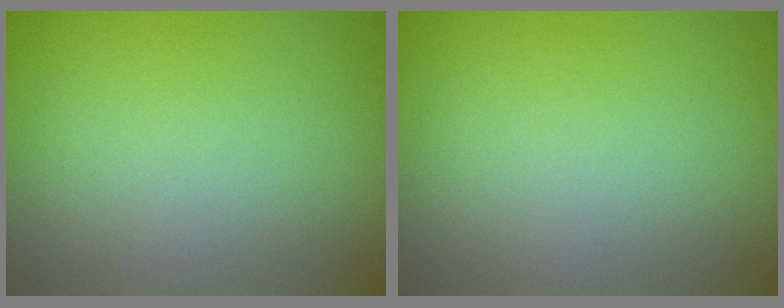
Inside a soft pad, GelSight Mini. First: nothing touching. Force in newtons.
{"total": 0.0}